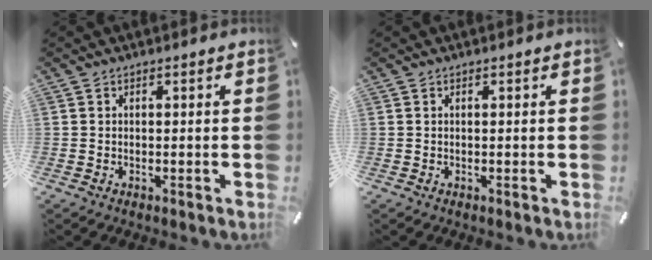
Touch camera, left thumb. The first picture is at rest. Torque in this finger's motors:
{"motor_torque": [0.08, -0.08, -0.05, 0.09, 0.01]}